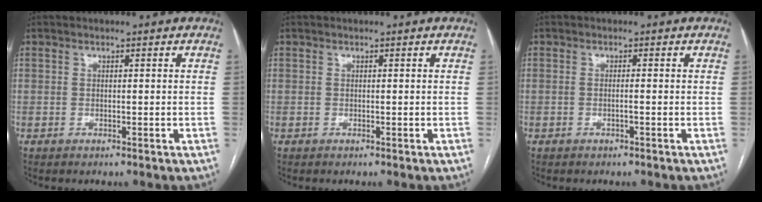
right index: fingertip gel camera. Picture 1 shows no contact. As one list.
[{"total": 0.0}, {"total": 0.8, "force": [-0.3, -0.1, 0.7], "torque": [-0.014, 0.001, -0.005]}]